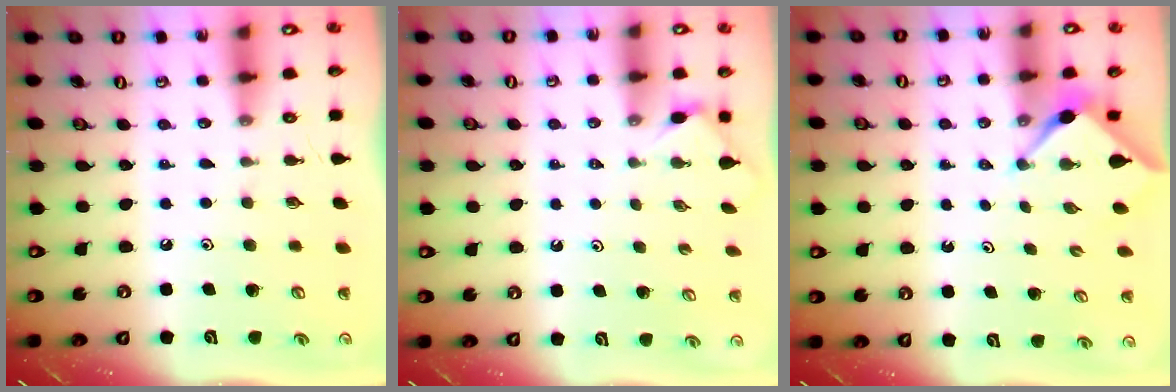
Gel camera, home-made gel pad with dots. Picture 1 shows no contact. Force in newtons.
{"total": 1.6, "press": 1.5, "slide": 0.4}
{"total": 3.0, "press": 2.9, "slide": 0.4}